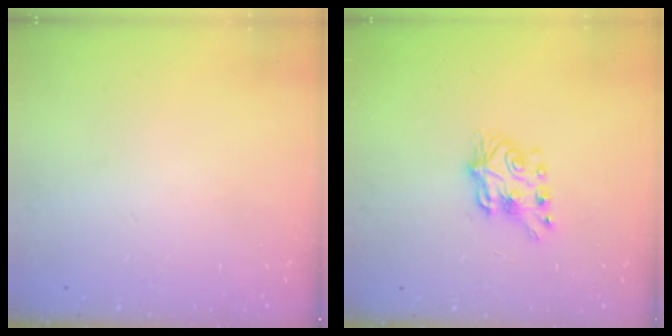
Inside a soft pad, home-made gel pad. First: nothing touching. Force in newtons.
{"total": 6.9, "press": 6.9, "slide": 0.3}